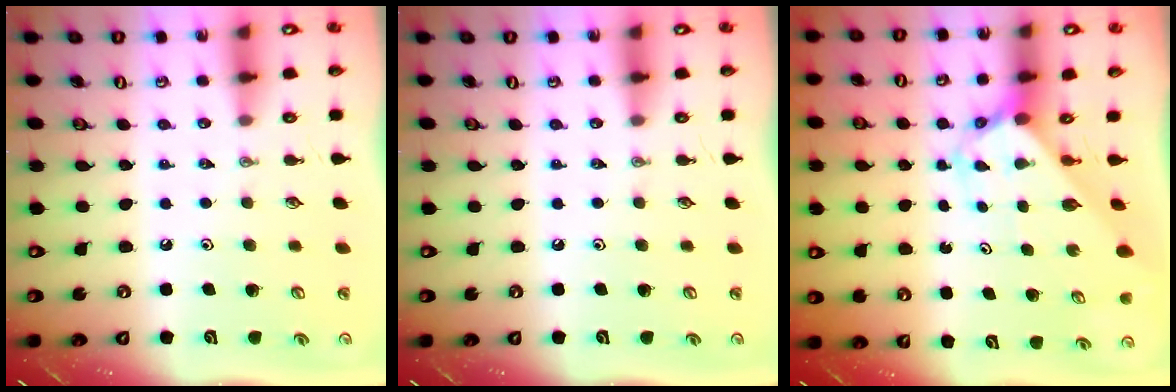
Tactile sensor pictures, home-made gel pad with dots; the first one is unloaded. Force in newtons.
{"total": 0.0}
{"total": 2.5, "press": 2.5, "slide": 0.2}